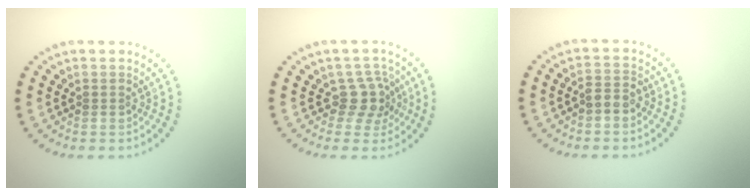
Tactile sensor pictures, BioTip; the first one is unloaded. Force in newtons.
{"total": 2.7, "press": 2.0, "slide": 1.8}
{"total": 1.6, "press": 1.5, "slide": 0.6}